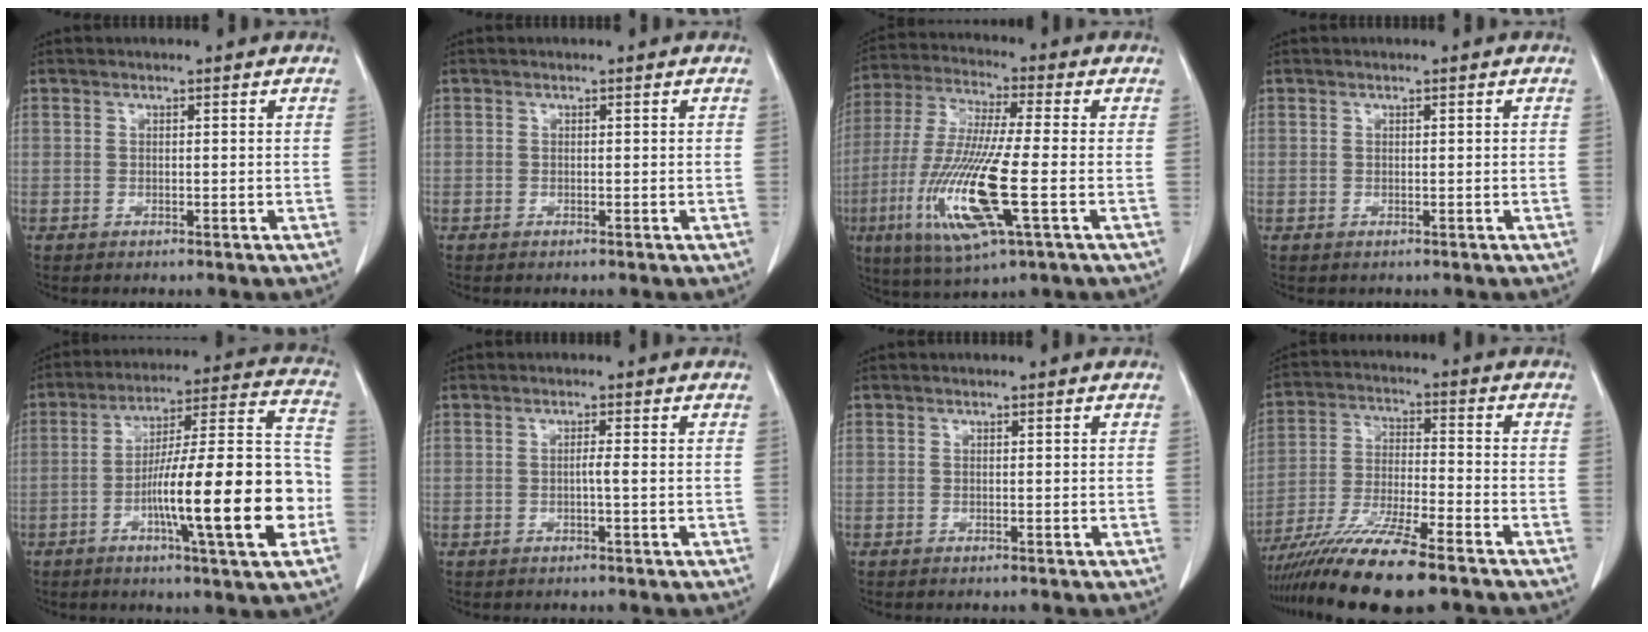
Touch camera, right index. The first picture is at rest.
{"total": 0.0}
{"total": 16.3, "force": [-4.6, 1.3, 15.6], "torque": [-0.332, -0.026, -0.083]}
{"total": 0.0}
{"total": 20.4, "force": [-5.8, 1.4, 19.5], "torque": [-0.279, 0.012, -0.087]}
{"total": 1.1, "force": [-0.2, -0.2, 1.1], "torque": [-0.019, 0.001, -0.004]}
{"total": 0.0}
{"total": 14.6, "force": [-11.1, 0.9, 9.5], "torque": [-0.185, -0.036, -0.195]}